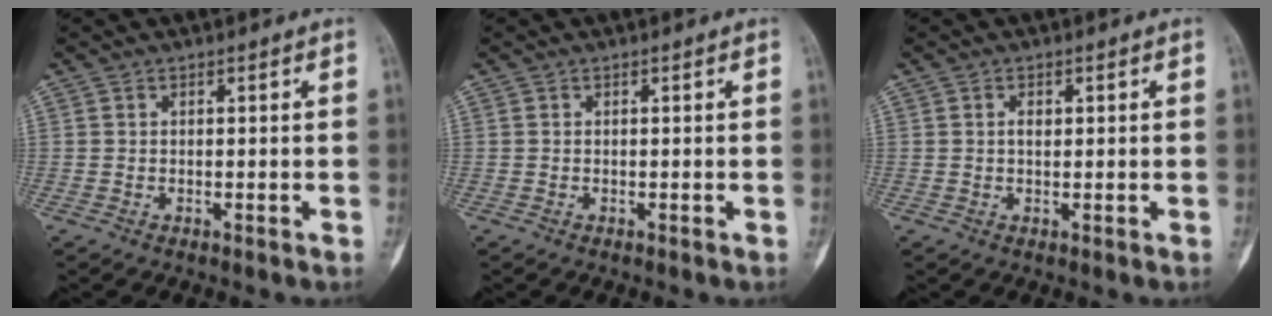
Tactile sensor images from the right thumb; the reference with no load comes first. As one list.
[{"total": 0.0}, {"total": 1.8, "force": [0.4, 1.0, 1.4], "torque": [-0.019, 0.000, 0.006]}]